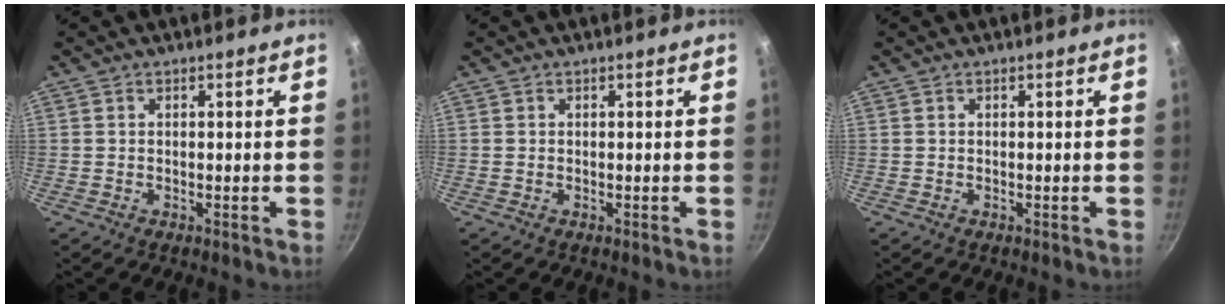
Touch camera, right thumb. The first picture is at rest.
{"total": 0.0}
{"total": 0.0}